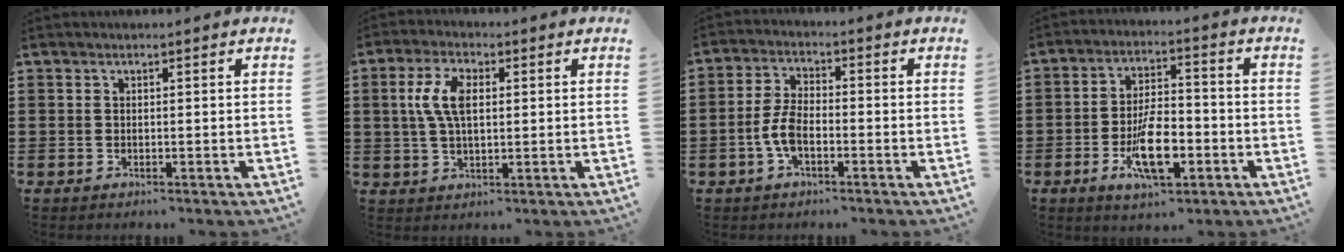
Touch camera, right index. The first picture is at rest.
{"total": 6.7, "force": [0.8, 3.1, 5.8], "torque": [-0.133, 0.009, 0.008]}
{"total": 5.3, "force": [-1.9, 2.5, 4.2], "torque": [-0.106, -0.002, -0.044]}
{"total": 9.7, "force": [-3.3, 4.1, 8.1], "torque": [-0.144, 0.001, -0.056]}